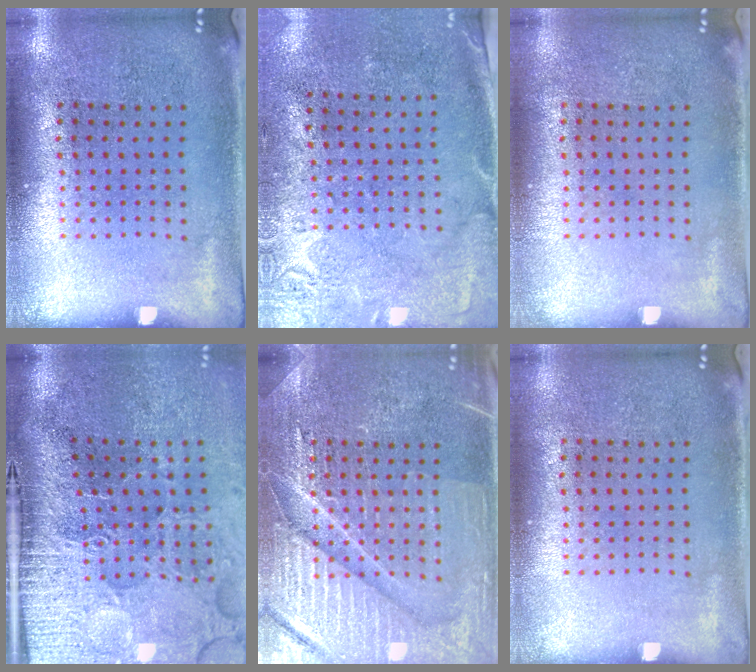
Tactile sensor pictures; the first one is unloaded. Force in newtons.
{"total": 2.8, "press": 2.2, "slide": 1.7}
{"total": 0.0}
{"total": 5.1, "press": 4.1, "slide": 3.0}
{"total": 7.4, "press": 7.3, "slide": 1.1}
{"total": 0.0}